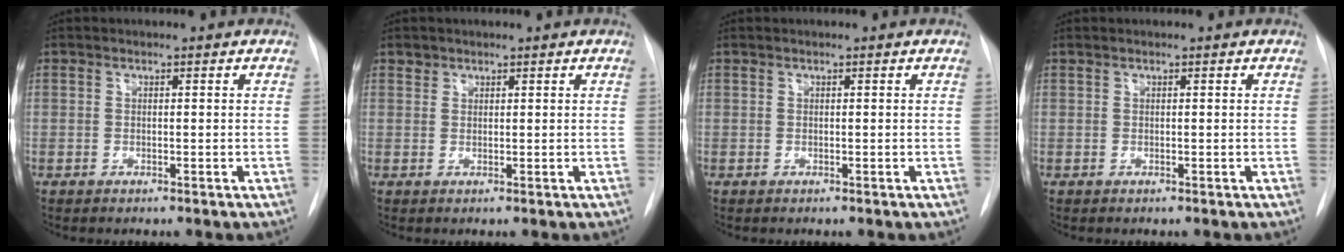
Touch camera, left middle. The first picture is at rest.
{"total": 1.0, "force": [0.8, 0.7, -0.1], "torque": [0.009, 0.003, 0.010]}
{"total": 0.0}
{"total": 0.0}